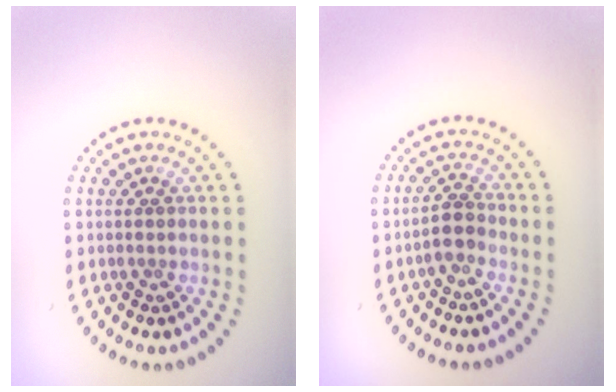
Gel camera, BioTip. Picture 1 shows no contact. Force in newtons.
{"total": 1.9, "press": 1.5, "slide": 1.1}